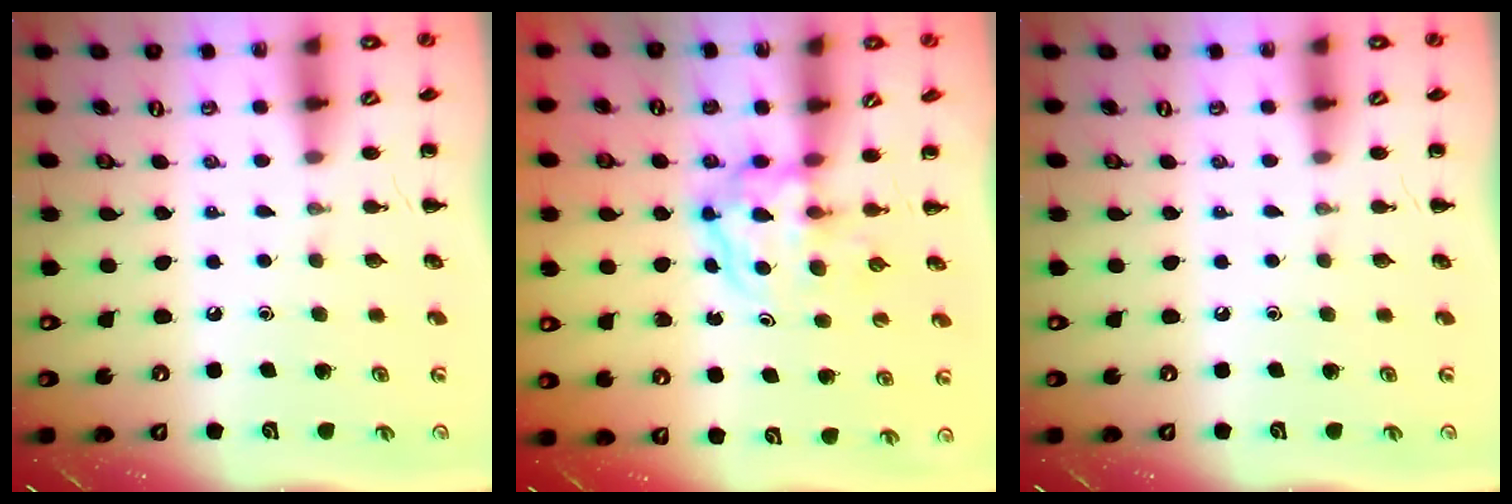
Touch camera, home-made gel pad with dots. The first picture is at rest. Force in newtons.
{"total": 3.9, "press": 3.9, "slide": 0.5}
{"total": 0.0}